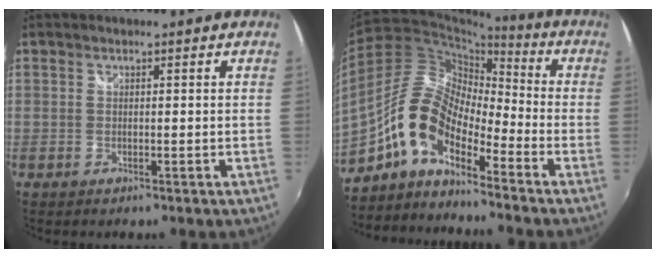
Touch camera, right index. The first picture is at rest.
{"total": 11.4, "force": [-7.0, 4.9, 7.6], "torque": [-0.145, 0.024, -0.150]}